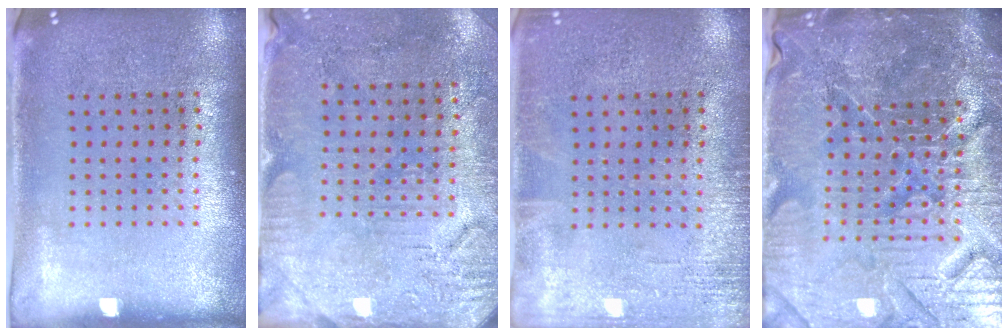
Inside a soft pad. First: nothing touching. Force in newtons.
{"total": 3.0, "press": 2.7, "slide": 1.2}
{"total": 1.9, "press": 1.9, "slide": 0.2}
{"total": 6.3, "press": 5.7, "slide": 2.6}